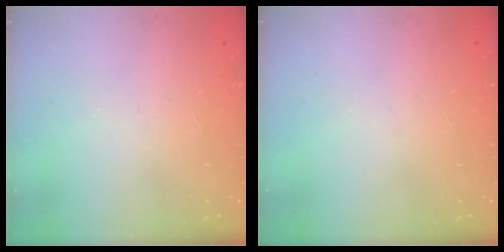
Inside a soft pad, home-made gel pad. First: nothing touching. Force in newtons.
{"total": 0.0}